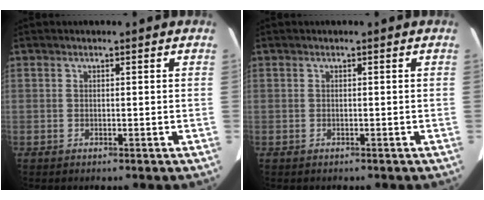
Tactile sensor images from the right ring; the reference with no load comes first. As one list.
[{"total": 0.0}]